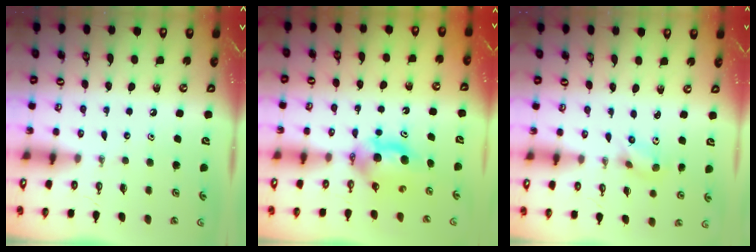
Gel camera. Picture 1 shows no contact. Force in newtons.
{"total": 6.7, "press": 5.7, "slide": 3.5}
{"total": 1.9, "press": 1.7, "slide": 0.7}